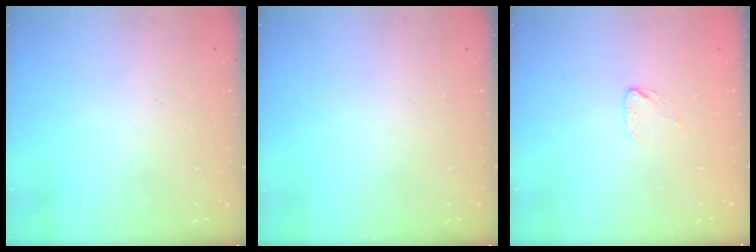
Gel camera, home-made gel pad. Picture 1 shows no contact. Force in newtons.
{"total": 0.0}
{"total": 2.7, "press": 2.7, "slide": 0.2}